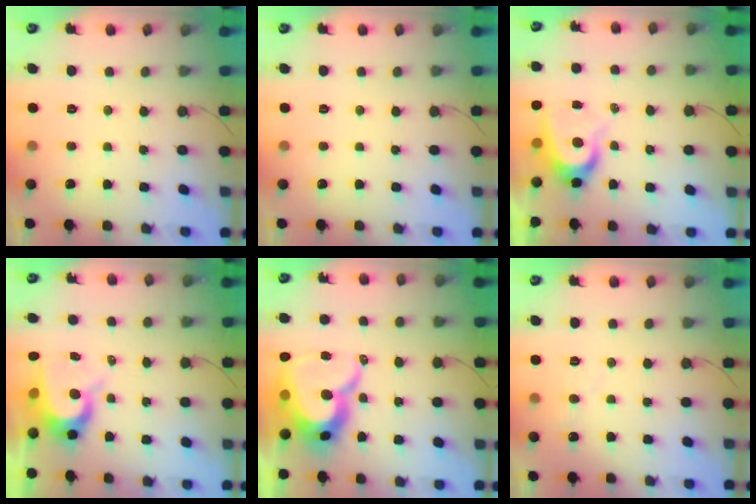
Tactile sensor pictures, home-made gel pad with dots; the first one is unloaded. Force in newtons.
{"total": 0.0}
{"total": 7.2, "press": 7.2, "slide": 0.5}
{"total": 8.2, "press": 8.1, "slide": 0.6}
{"total": 17.9, "press": 17.8, "slide": 1.5}
{"total": 3.6, "press": 3.6, "slide": 0.2}